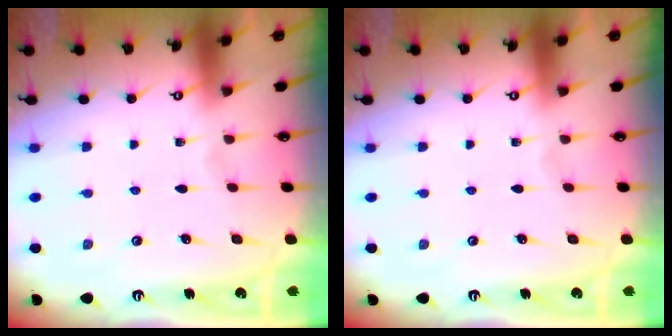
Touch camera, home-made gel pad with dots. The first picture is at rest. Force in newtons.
{"total": 0.0}